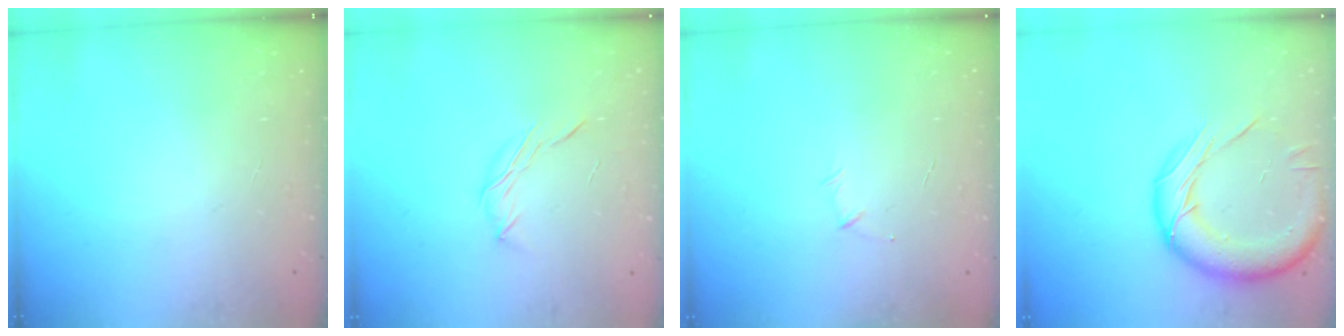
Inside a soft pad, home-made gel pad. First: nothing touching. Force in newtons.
{"total": 6.2, "press": 6.1, "slide": 1.2}
{"total": 4.0, "press": 3.9, "slide": 0.9}
{"total": 17.3, "press": 17.2, "slide": 1.8}